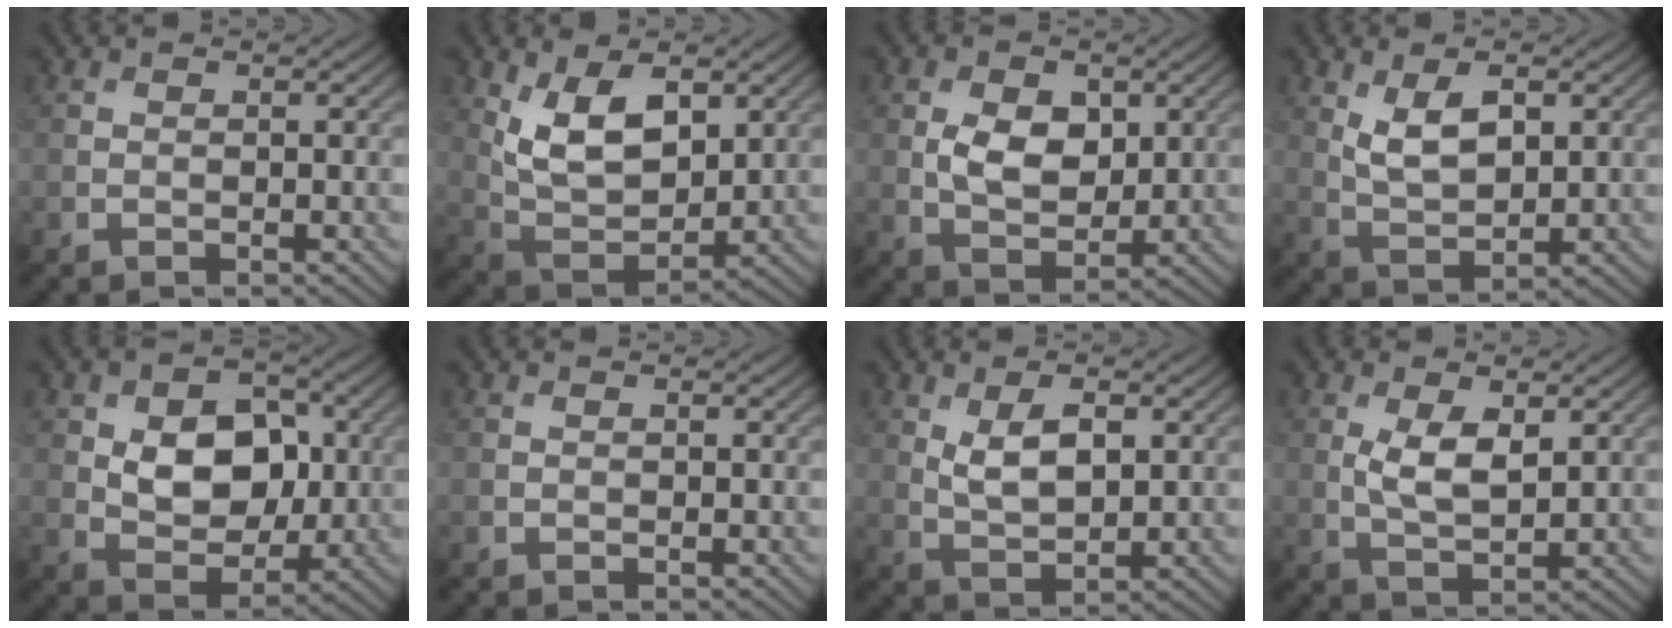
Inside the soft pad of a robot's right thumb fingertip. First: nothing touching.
{"total": 9.6, "force": [3.5, 5.2, 7.2], "torque": [-0.147, -0.010, 0.067]}
{"total": 6.2, "force": [1.2, 4.0, 4.6], "torque": [-0.086, -0.005, 0.021]}
{"total": 5.7, "force": [2.0, 2.8, 4.5], "torque": [-0.094, -0.005, 0.041]}
{"total": 8.9, "force": [0.9, 6.1, 6.5], "torque": [-0.122, -0.001, 0.008]}
{"total": 0.0}
{"total": 5.3, "force": [1.5, 2.6, 4.4], "torque": [-0.090, -0.004, 0.033]}
{"total": 5.1, "force": [1.2, 2.2, 4.4], "torque": [-0.095, -0.006, 0.028]}